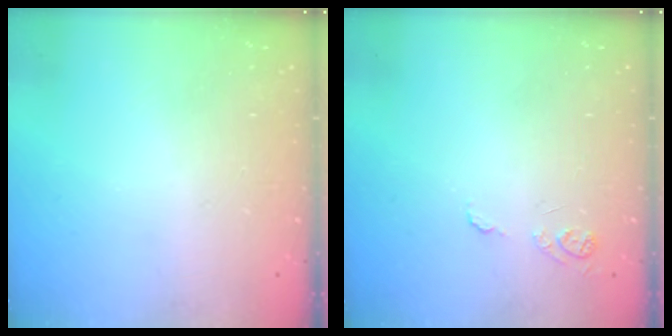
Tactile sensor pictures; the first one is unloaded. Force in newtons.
{"total": 7.2, "press": 7.2, "slide": 0.7}